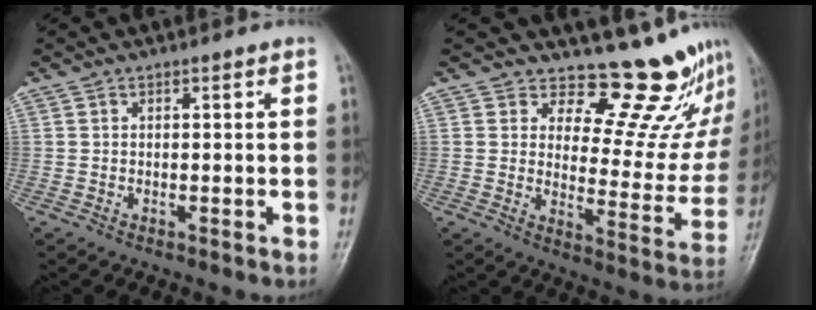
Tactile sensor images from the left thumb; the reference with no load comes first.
{"total": 14.4, "force": [13.0, 5.0, 3.8], "torque": [-0.002, -0.136, 0.158]}